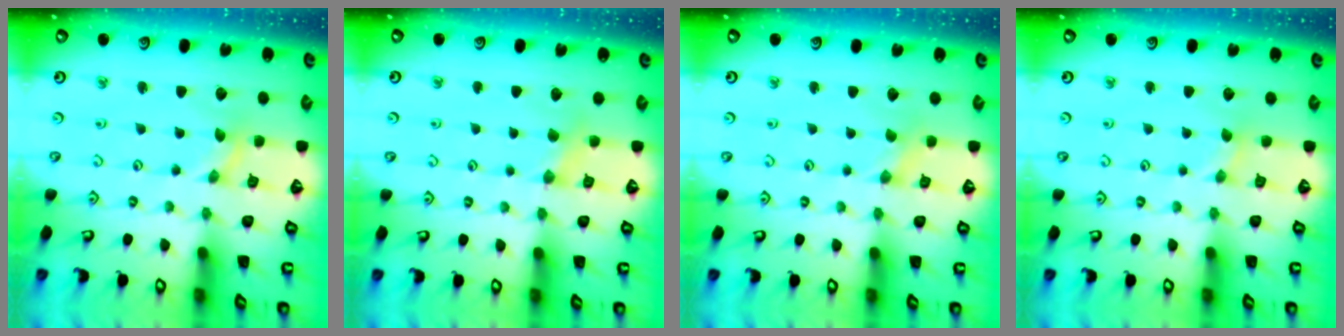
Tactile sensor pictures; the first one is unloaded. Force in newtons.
{"total": 4.4, "press": 4.4, "slide": 0.5}
{"total": 0.0}
{"total": 0.6, "press": 0.5, "slide": 0.1}